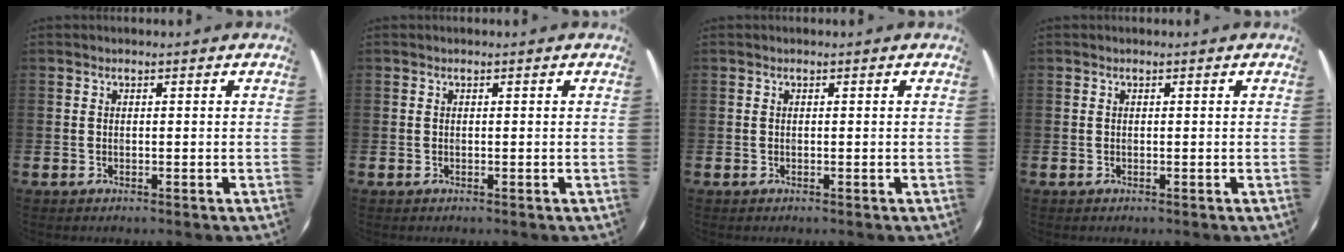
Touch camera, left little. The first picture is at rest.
{"total": 0.0}
{"total": 0.0}
{"total": 0.0}